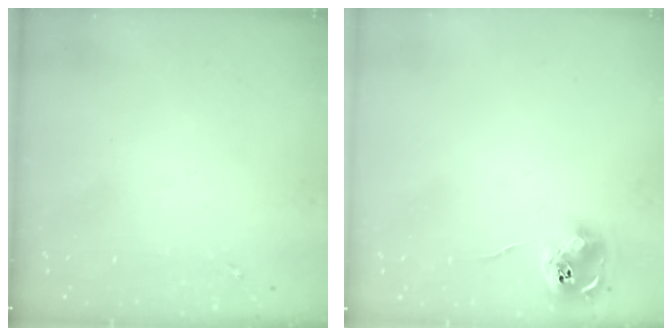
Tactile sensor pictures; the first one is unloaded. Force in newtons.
{"total": 8.8, "press": 8.8, "slide": 0.1}